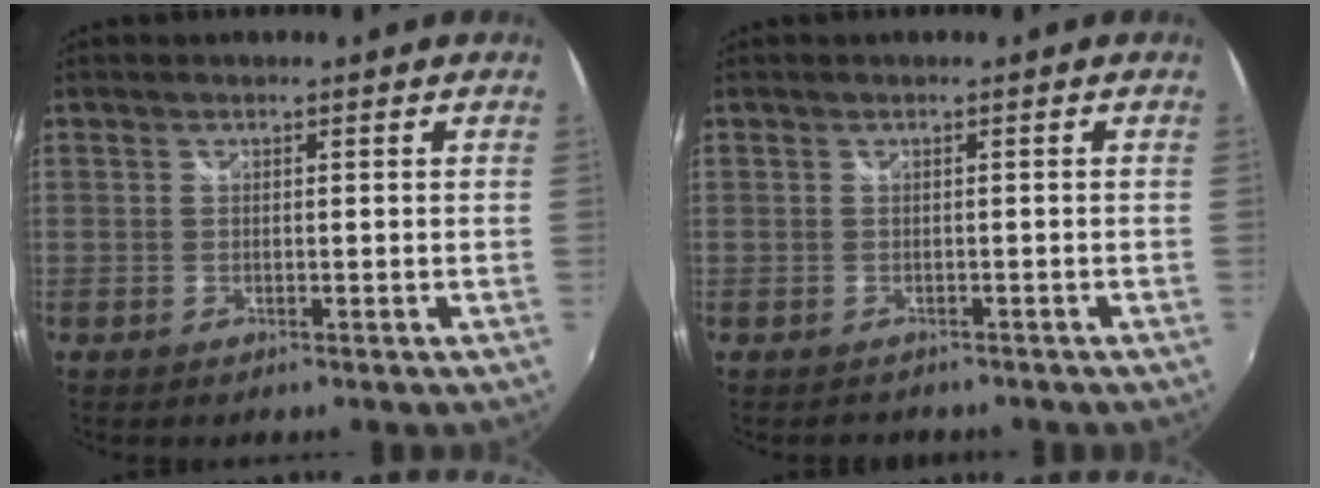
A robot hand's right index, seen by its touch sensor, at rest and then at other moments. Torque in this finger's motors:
{"motor_torque": [-0.10, -0.01, -0.18, -0.07]}